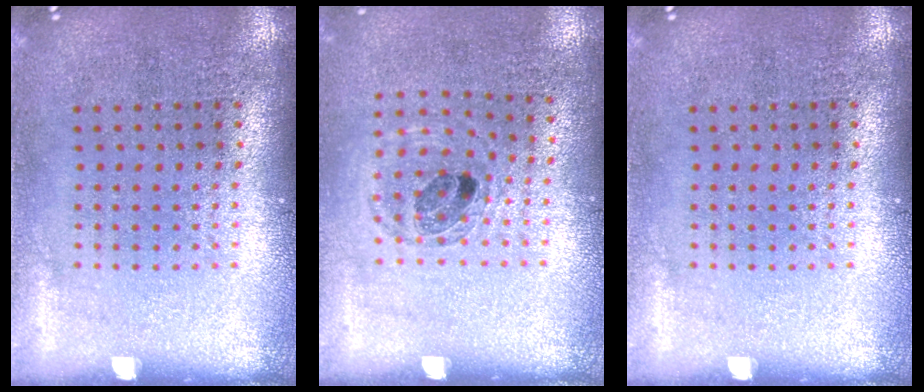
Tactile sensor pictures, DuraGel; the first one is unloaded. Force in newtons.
{"total": 0.9, "press": 0.9, "slide": 0.1}
{"total": 0.0}